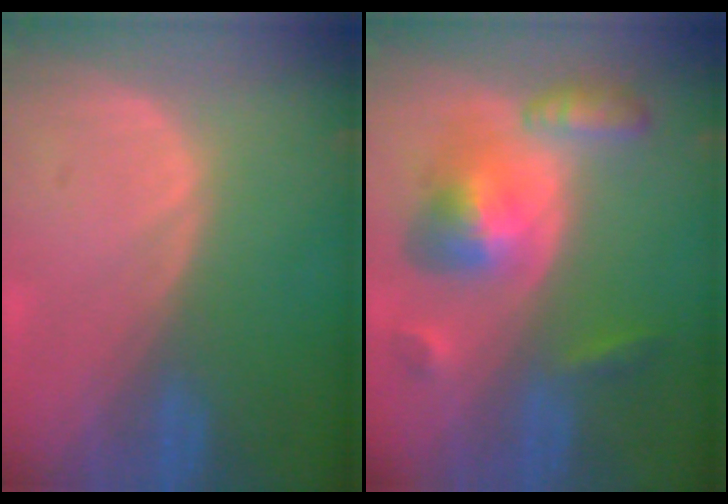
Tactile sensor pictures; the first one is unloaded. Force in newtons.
{"total": 8.3, "press": 8.2, "slide": 0.6}